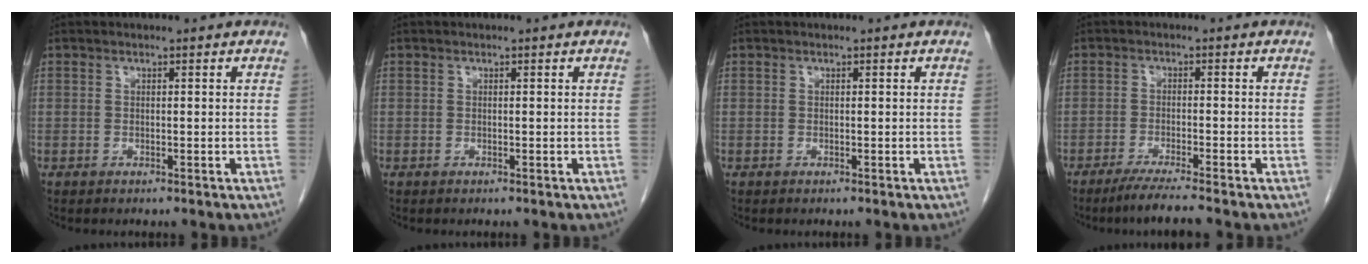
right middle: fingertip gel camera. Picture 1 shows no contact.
{"total": 0.0}
{"total": 0.0}
{"total": 5.2, "force": [-4.3, -0.8, 2.9], "torque": [-0.049, -0.017, -0.076]}